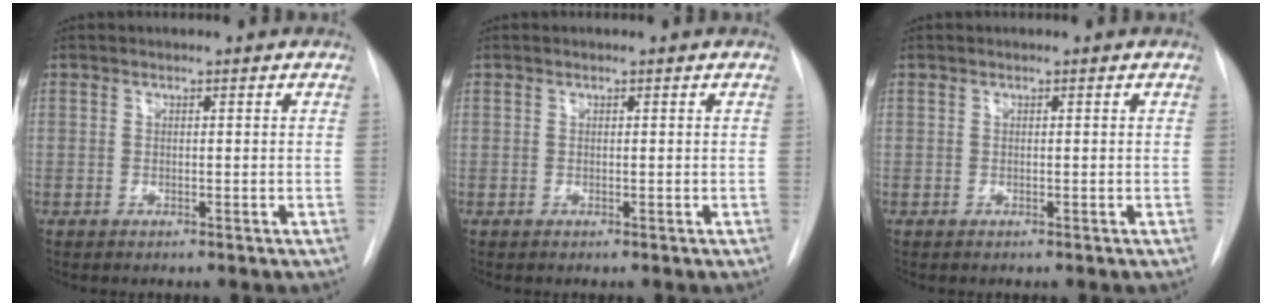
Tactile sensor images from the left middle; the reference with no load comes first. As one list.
[{"total": 0.0}, {"total": 0.0}]